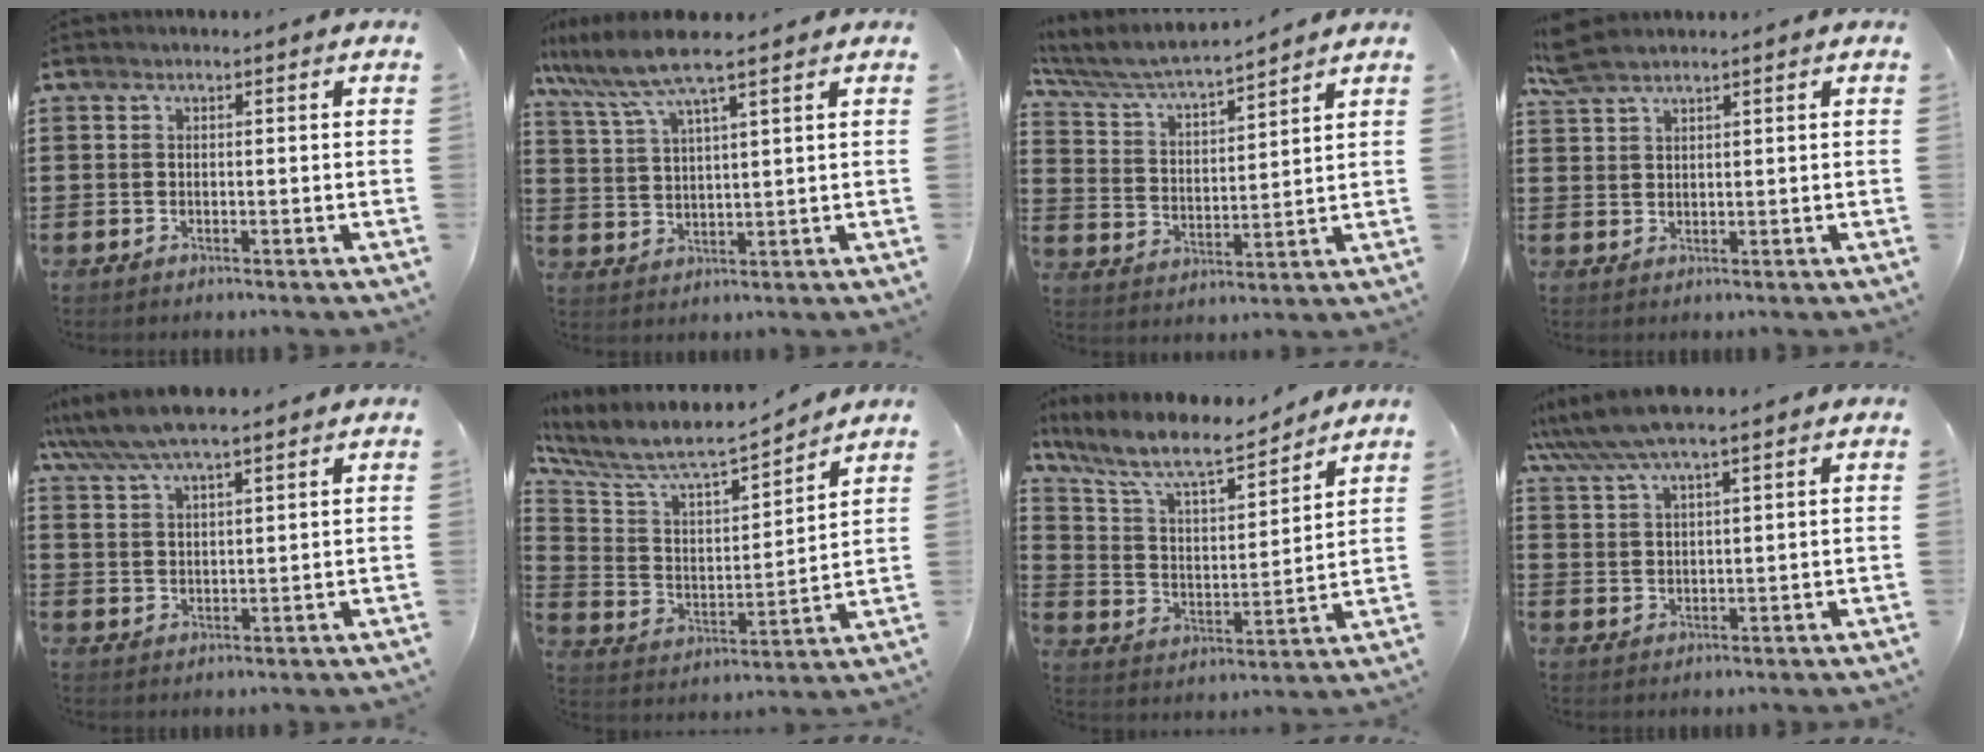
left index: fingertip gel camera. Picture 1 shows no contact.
{"total": 7.4, "force": [5.7, 0.4, 4.7], "torque": [-0.109, -0.017, 0.099]}
{"total": 5.6, "force": [5.2, 0.2, 2.0], "torque": [-0.064, -0.038, 0.084]}
{"total": 3.7, "force": [3.1, 0.8, 1.9], "torque": [-0.046, -0.001, 0.059]}
{"total": 6.4, "force": [5.5, 1.1, 3.1], "torque": [-0.075, -0.014, 0.098]}
{"total": 7.4, "force": [6.4, 1.6, 3.4], "torque": [-0.098, -0.052, 0.103]}
{"total": 9.3, "force": [7.8, 1.7, 4.8], "torque": [-0.125, -0.042, 0.132]}
{"total": 6.5, "force": [5.4, 0.8, 3.5], "torque": [-0.081, -0.012, 0.098]}